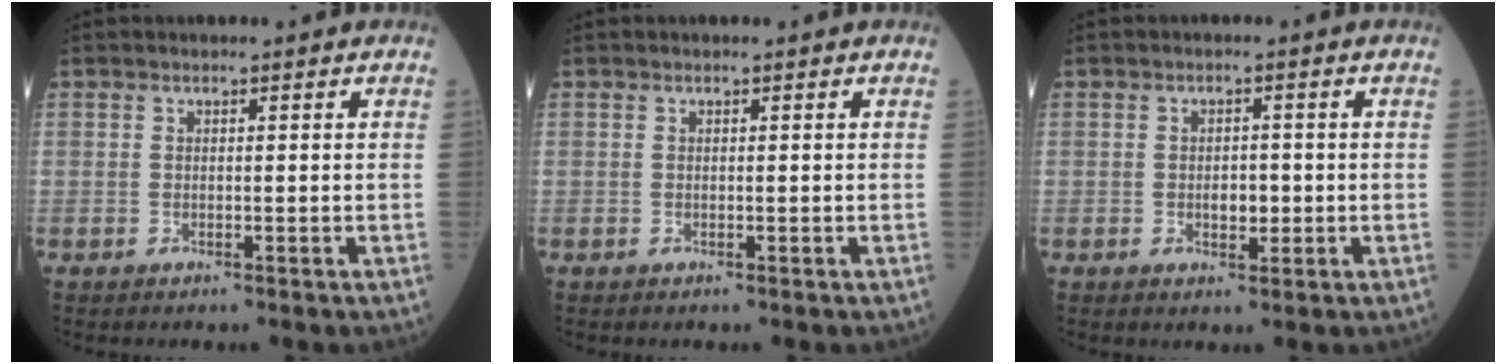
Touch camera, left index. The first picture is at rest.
{"total": 0.0}
{"total": 2.4, "force": [-0.4, 1.4, 1.9], "torque": [-0.030, 0.001, -0.003]}